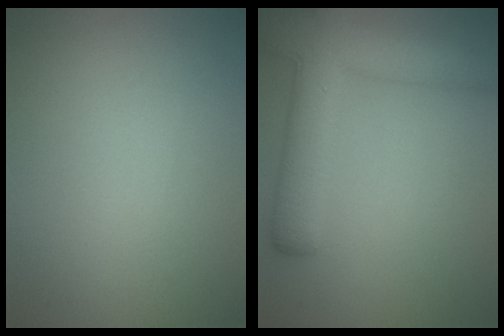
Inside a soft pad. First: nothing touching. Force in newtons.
{"total": 7.6, "press": 7.6, "slide": 0.4}